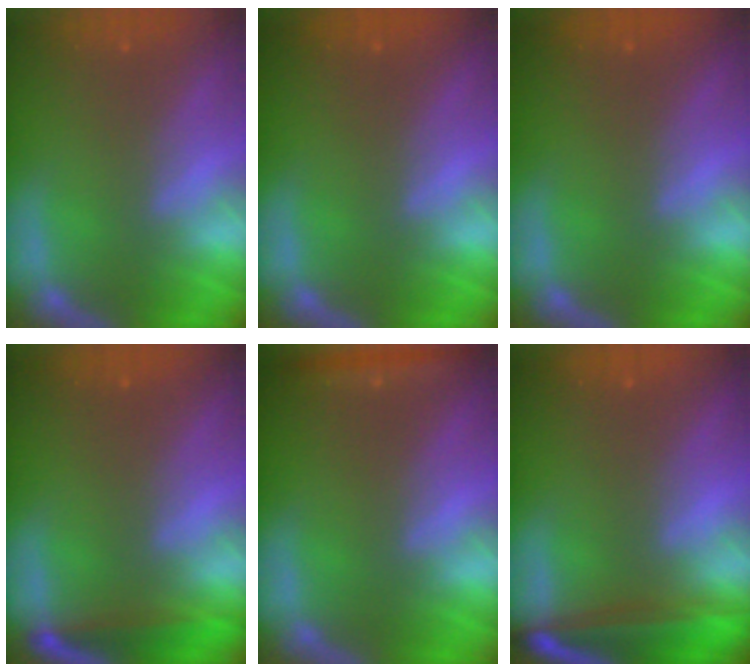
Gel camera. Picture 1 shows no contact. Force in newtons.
{"total": 0.0}
{"total": 0.0}
{"total": 3.4}
{"total": 1.9}
{"total": 7.1}